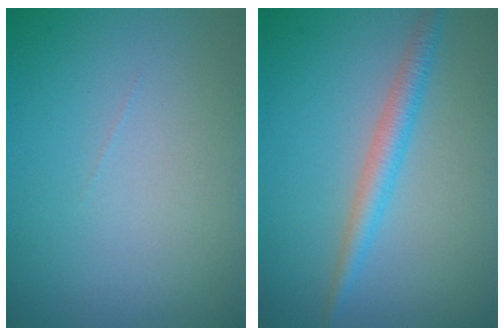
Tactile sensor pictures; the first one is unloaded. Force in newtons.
{"total": 2.4, "press": 2.4, "slide": 0.0}